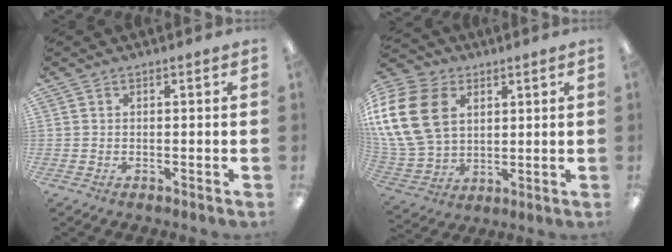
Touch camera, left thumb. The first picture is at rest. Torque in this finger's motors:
{"motor_torque": [-0.06, 1.06, 1.92, -0.85, 0.33]}